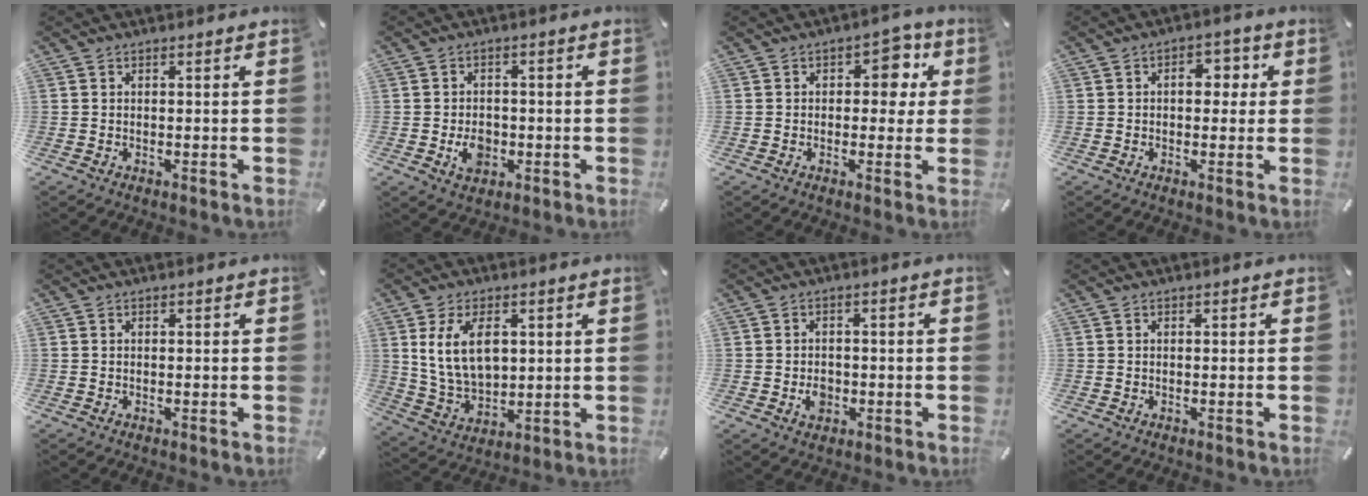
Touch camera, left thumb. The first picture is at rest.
{"total": 5.9, "force": [-1.5, 4.6, 3.3], "torque": [-0.054, 0.000, -0.029]}
{"total": 6.7, "force": [1.7, 4.7, 4.4], "torque": [-0.039, -0.005, 0.018]}
{"total": 5.4, "force": [0.8, 3.5, 4.1], "torque": [-0.044, 0.000, 0.000]}
{"total": 0.0}
{"total": 11.4, "force": [3.0, 7.7, 7.9], "torque": [-0.164, -0.002, 0.053]}
{"total": 4.2, "force": [-1.2, 3.4, 2.1], "torque": [-0.032, 0.001, -0.022]}
{"total": 0.0}